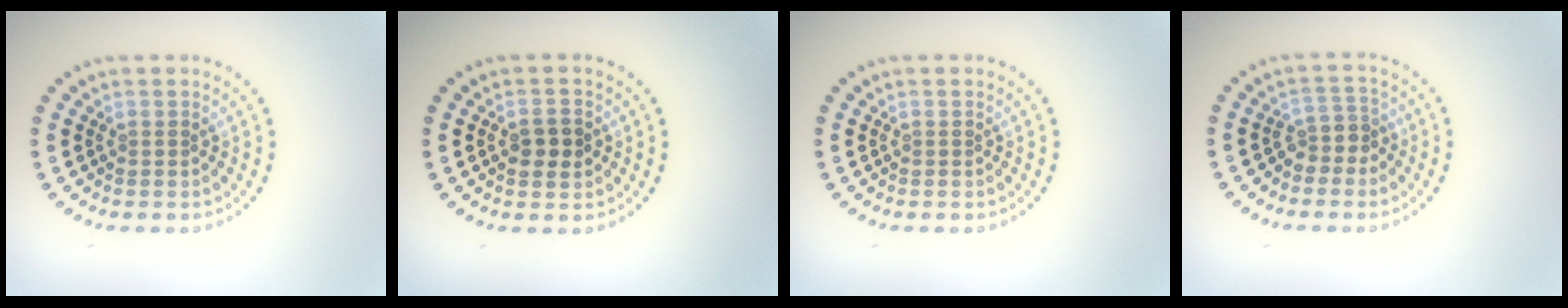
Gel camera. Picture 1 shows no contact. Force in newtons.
{"total": 2.3, "press": 2.3, "slide": 0.2}
{"total": 0.0}
{"total": 2.3, "press": 1.8, "slide": 1.5}